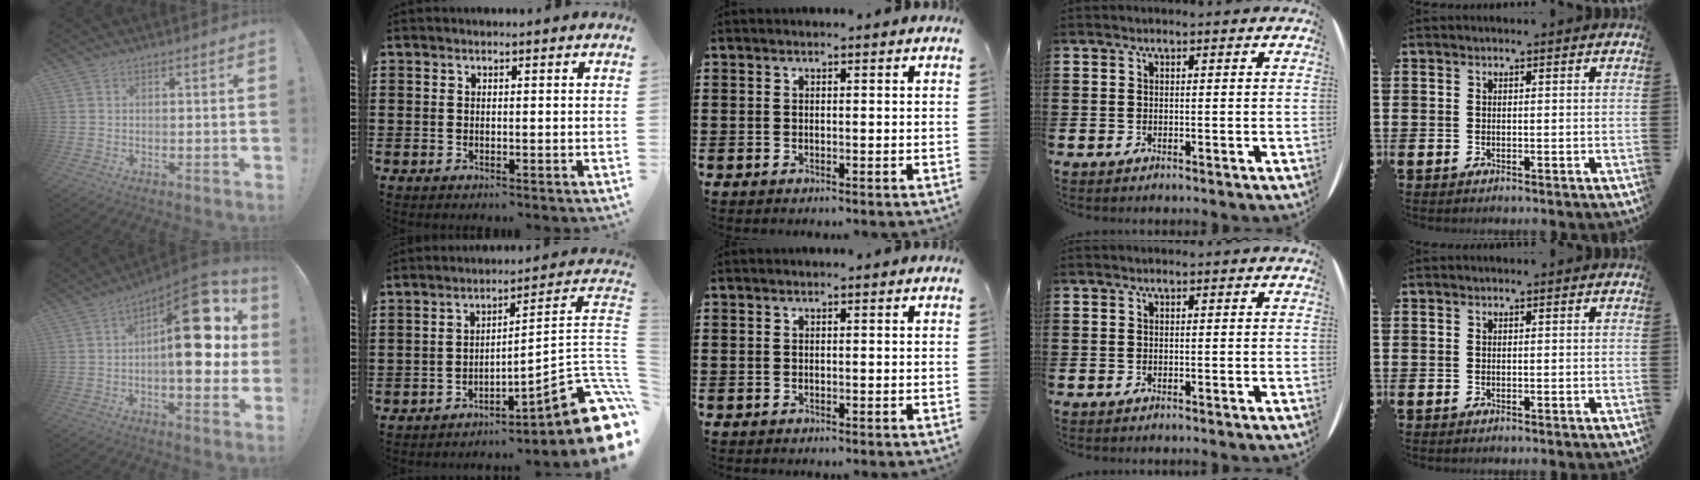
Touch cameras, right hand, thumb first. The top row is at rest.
{"thumb": {"total": 22.5, "force": [2.9, 9.9, 20.0], "torque": [-0.257, -0.018, 0.049]}, "index": {"total": 9.4, "force": [-4.1, 2.5, 8.0], "torque": [-0.098, -0.017, -0.082]}}